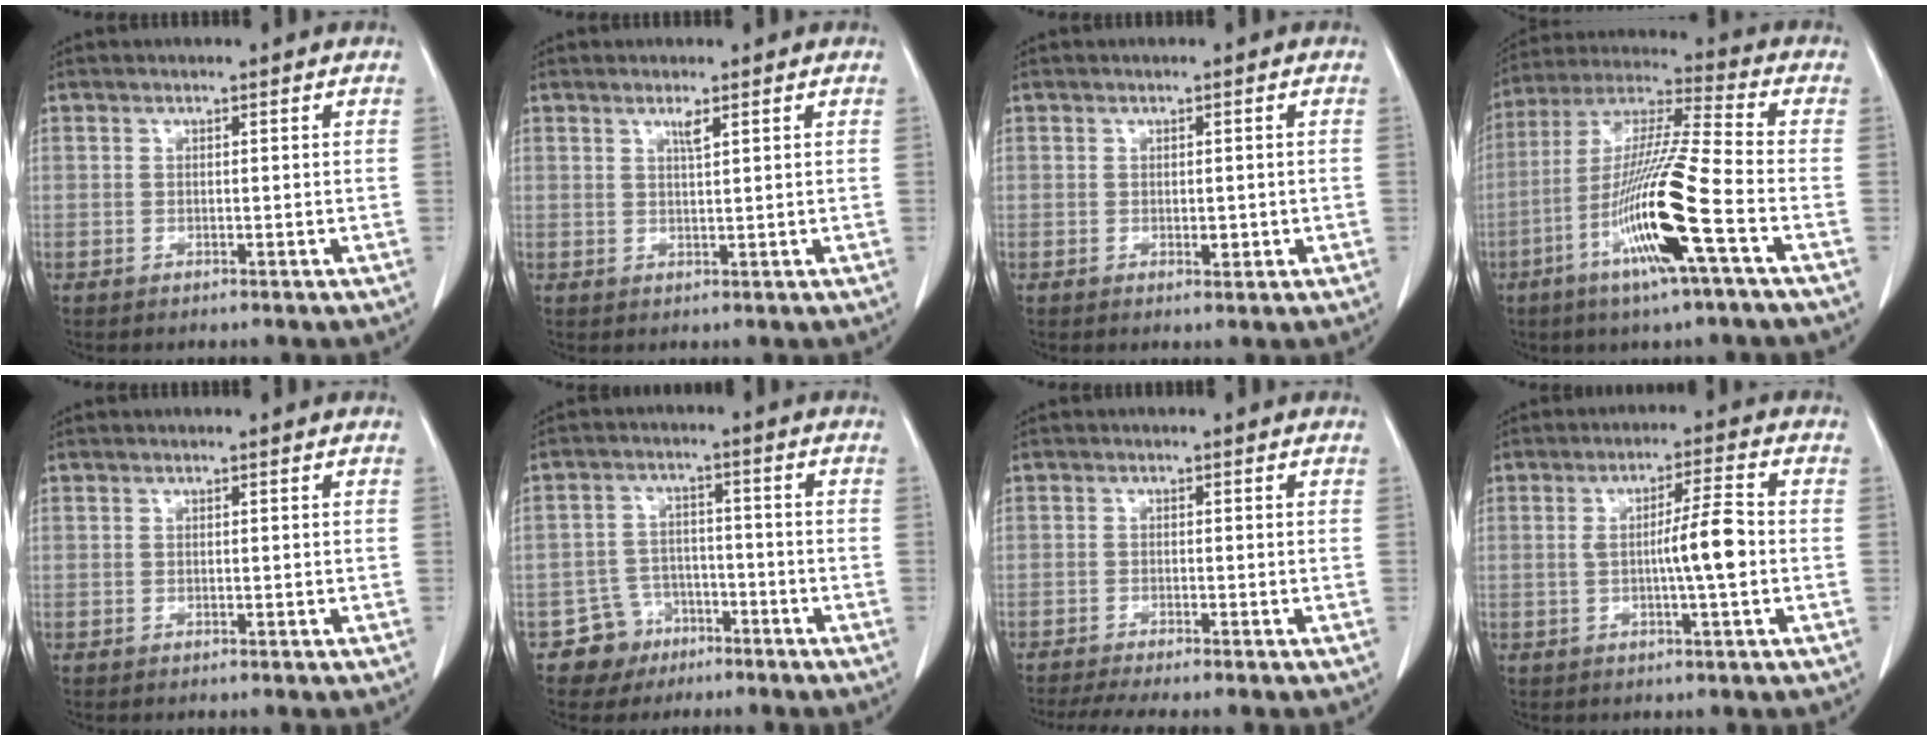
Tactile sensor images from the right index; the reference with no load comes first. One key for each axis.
{"total": 1.5, "fx": 0.9, "fy": -0.1, "fz": 1.2, "tx": -0.024, "ty": -0.003, "tz": 0.017}
{"total": 1.6, "fx": -0.2, "fy": 0.9, "fz": 1.3, "tx": -0.015, "ty": -0.001, "tz": 0.001}
{"total": 16.3, "fx": -6.1, "fy": -0.3, "fz": 15.2, "tx": -0.303, "ty": -0.014, "tz": -0.119}
{"total": 0.0}
{"total": 5.4, "fx": -3.4, "fy": 4.2, "fz": 0.0, "tx": 0.009, "ty": 0.013, "tz": -0.053}
{"total": 5.8, "fx": -4.9, "fy": -0.2, "fz": 3.1, "tx": -0.043, "ty": -0.012, "tz": -0.079}
{"total": 6.4, "fx": -0.7, "fy": -0.1, "fz": 6.4, "tx": -0.103, "ty": 0.005, "tz": -0.013}